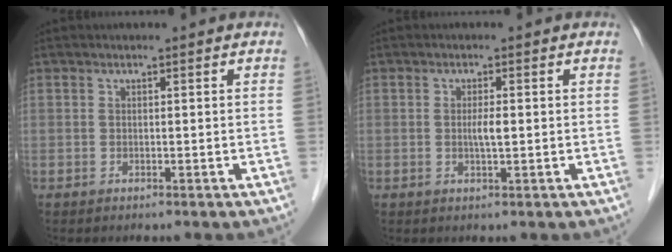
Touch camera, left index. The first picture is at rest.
{"total": 1.9, "force": [-0.2, 0.2, 1.9], "torque": [-0.040, -0.002, -0.002]}